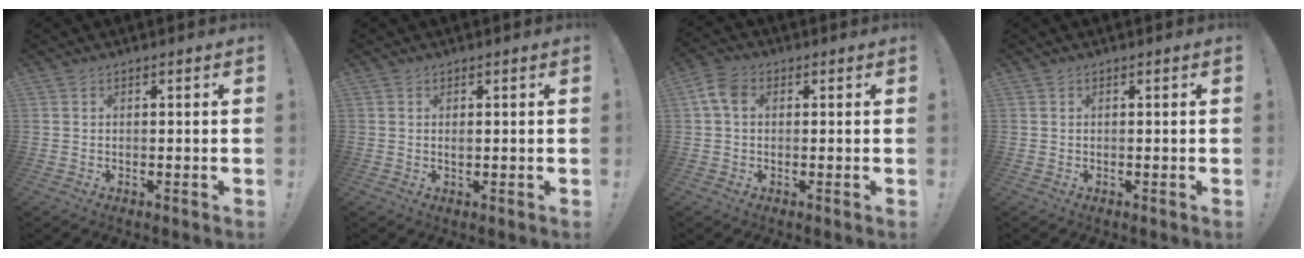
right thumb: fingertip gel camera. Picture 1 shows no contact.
{"total": 0.7, "force": [0.1, 0.4, 0.6], "torque": [-0.004, -0.001, -0.001]}
{"total": 6.1, "force": [1.4, 4.2, 4.3], "torque": [-0.087, 0.010, 0.031]}
{"total": 0.0}